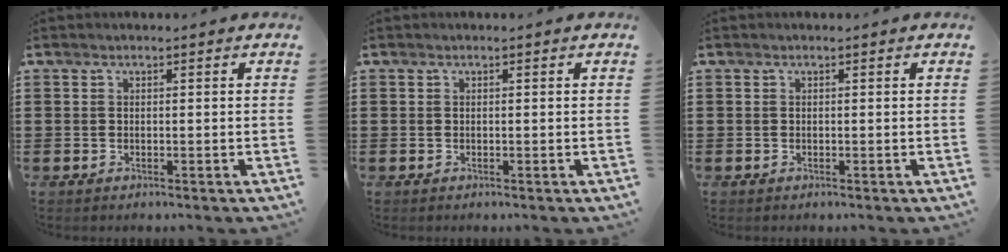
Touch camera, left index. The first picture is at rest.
{"total": 0.0}
{"total": 0.0}